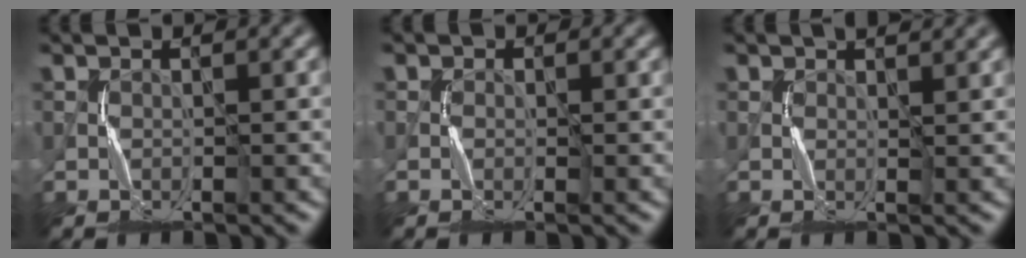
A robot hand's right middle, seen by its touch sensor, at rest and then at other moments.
{"total": 1.0, "force": [0.1, 0.9, 0.4], "torque": [-0.002, -0.001, -0.003]}
{"total": 1.8, "force": [1.4, 0.6, 1.0], "torque": [-0.013, -0.002, 0.021]}